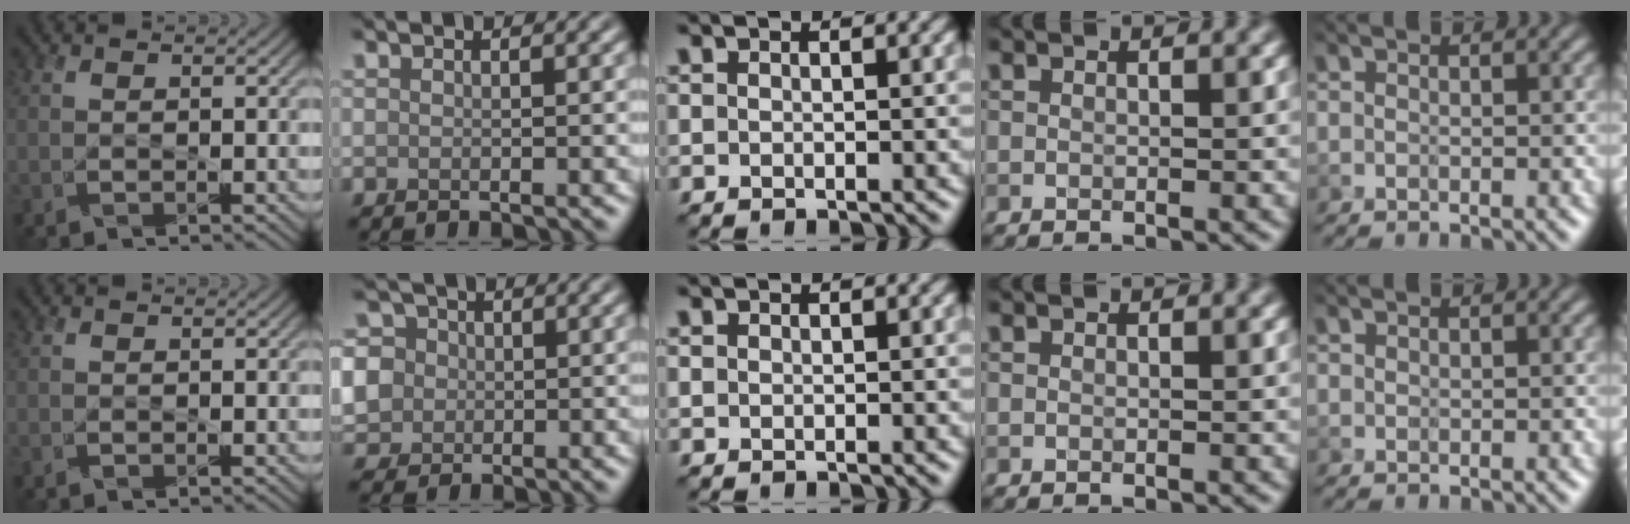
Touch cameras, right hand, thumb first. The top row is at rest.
{"index": {"total": 6.7, "force": [0.5, 6.1, 2.6], "torque": [-0.072, 0.030, -0.012]}}